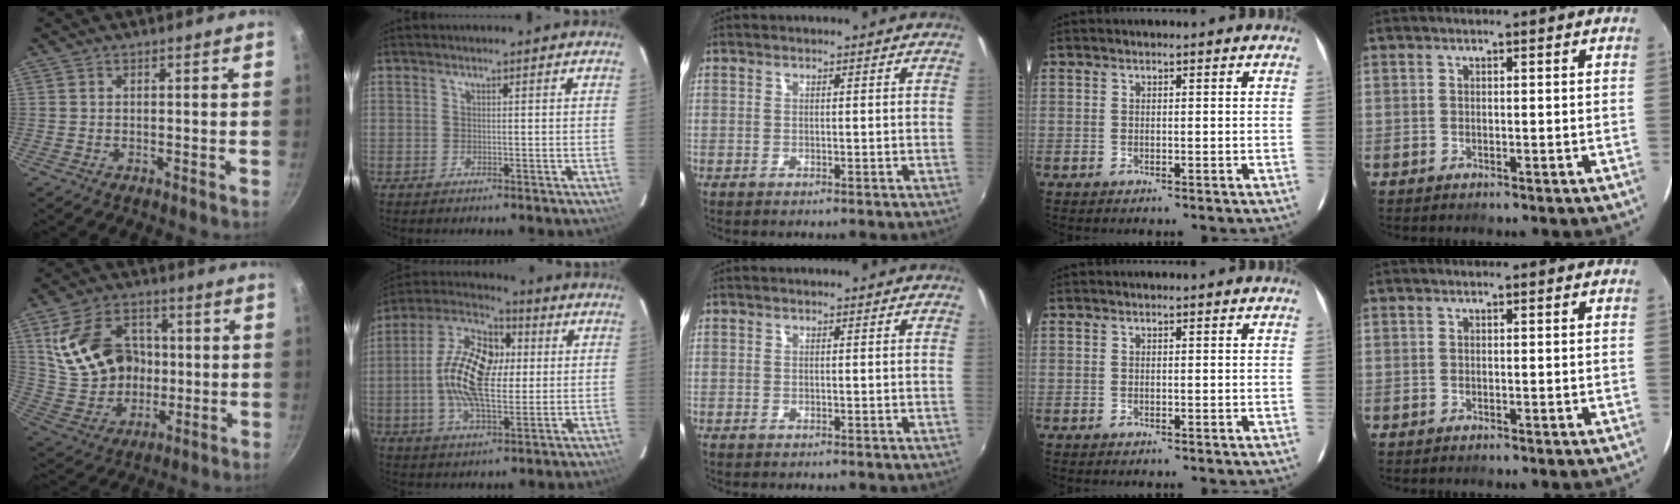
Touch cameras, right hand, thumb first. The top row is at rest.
{"thumb": {"total": 18.1, "force": [2.6, 14.1, 11.1], "torque": [-0.177, 0.010, 0.062]}, "index": {"total": 16.3, "force": [0.9, 8.3, 14.0], "torque": [-0.272, 0.017, 0.004]}}